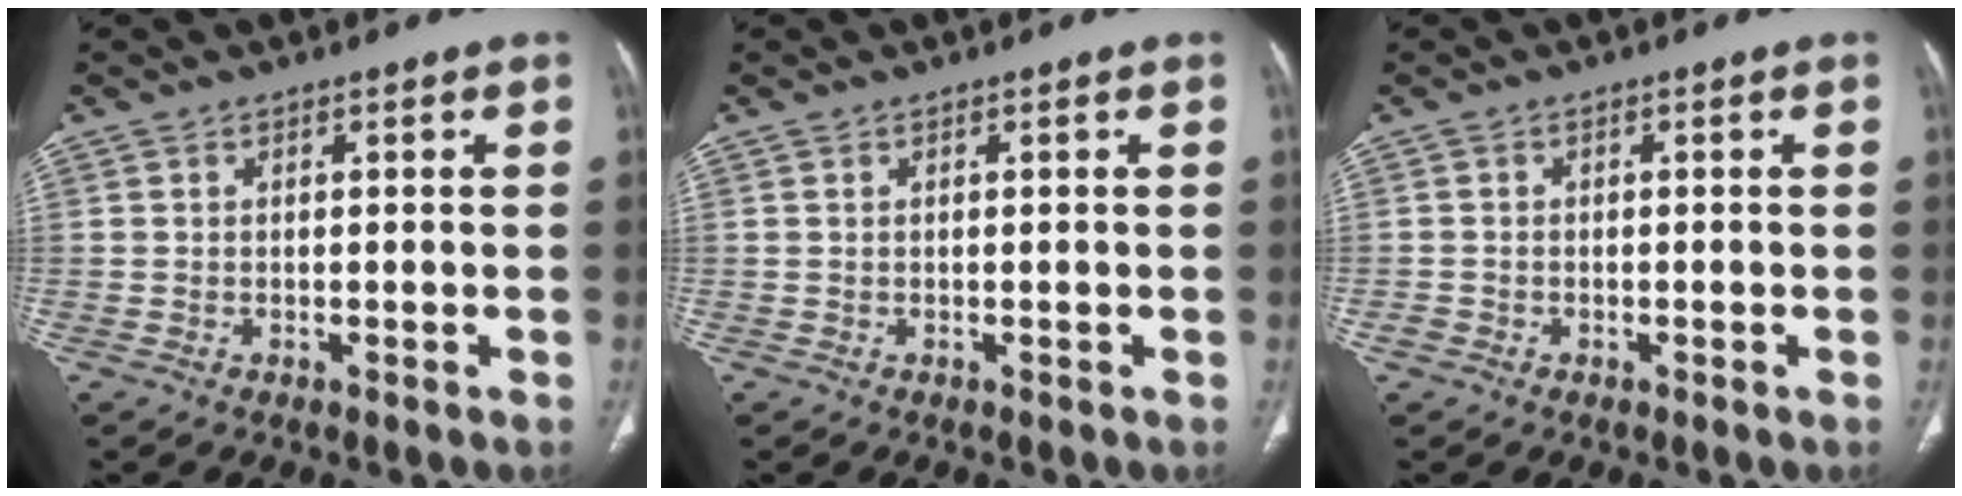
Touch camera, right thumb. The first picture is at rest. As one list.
[{"total": 0.0}, {"total": 1.3, "force": [-0.7, 1.0, 0.2], "torque": [-0.003, 0.004, -0.017]}]